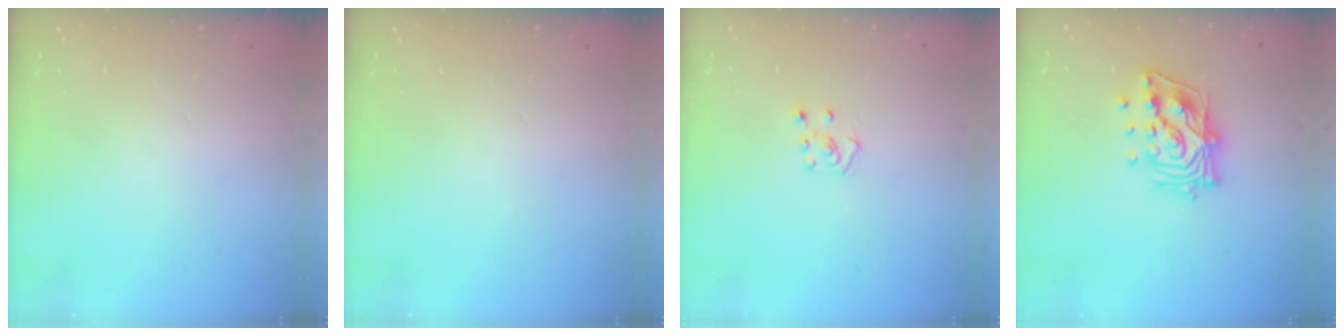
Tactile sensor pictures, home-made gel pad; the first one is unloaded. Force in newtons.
{"total": 0.0}
{"total": 4.8, "press": 4.8, "slide": 0.4}
{"total": 14.9, "press": 14.8, "slide": 2.0}